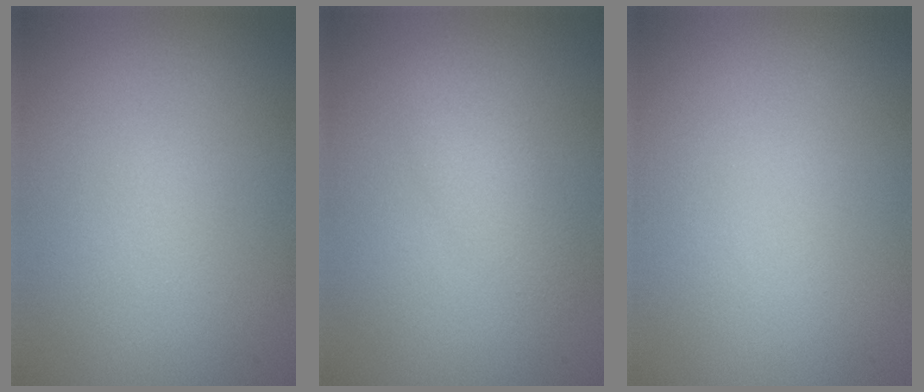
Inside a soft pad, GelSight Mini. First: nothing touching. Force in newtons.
{"total": 2.1, "press": 2.1, "slide": 0.1}
{"total": 0.0}